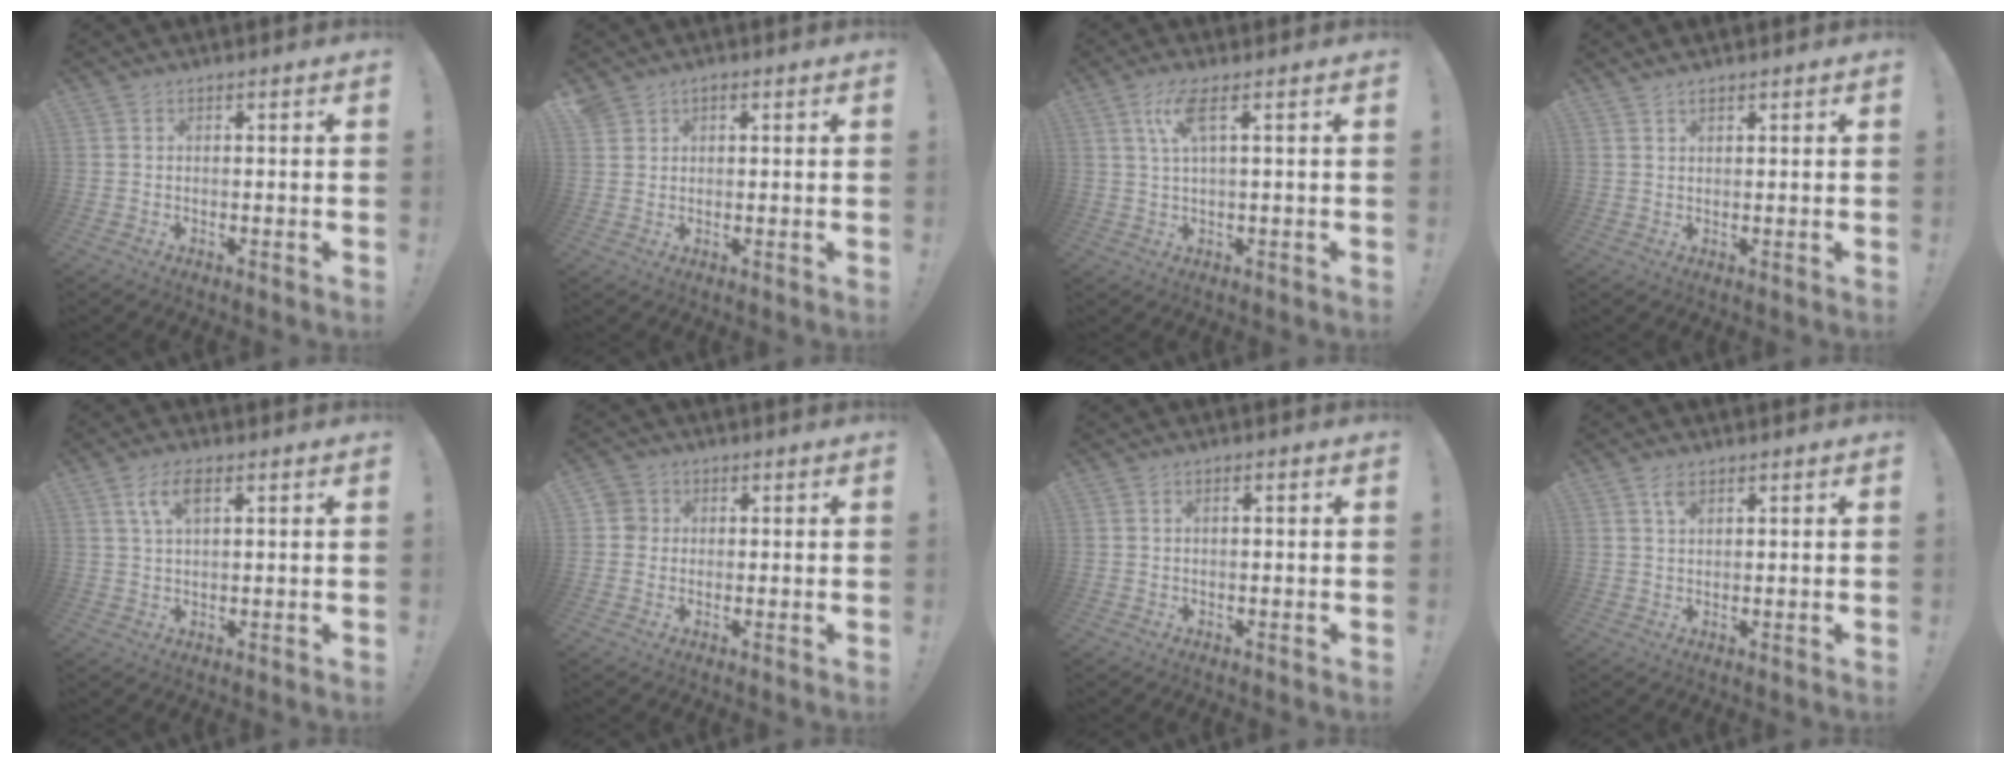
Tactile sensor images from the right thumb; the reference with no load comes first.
{"total": 2.2, "force": [1.4, 1.6, 0.6], "torque": [-0.006, -0.008, 0.025]}
{"total": 6.5, "force": [2.5, 0.9, 5.9], "torque": [-0.114, 0.001, 0.042]}
{"total": 1.6, "force": [1.3, 0.5, 0.8], "torque": [-0.015, -0.004, 0.023]}
{"total": 5.8, "force": [2.3, 2.4, 4.8], "torque": [-0.084, 0.001, 0.040]}
{"total": 3.3, "force": [0.3, 3.1, 0.8], "torque": [-0.006, 0.004, 0.005]}
{"total": 1.0, "force": [-0.2, 0.3, 0.9], "torque": [-0.022, 0.005, -0.003]}
{"total": 2.6, "force": [1.4, 1.5, 1.5], "torque": [-0.019, -0.006, 0.023]}